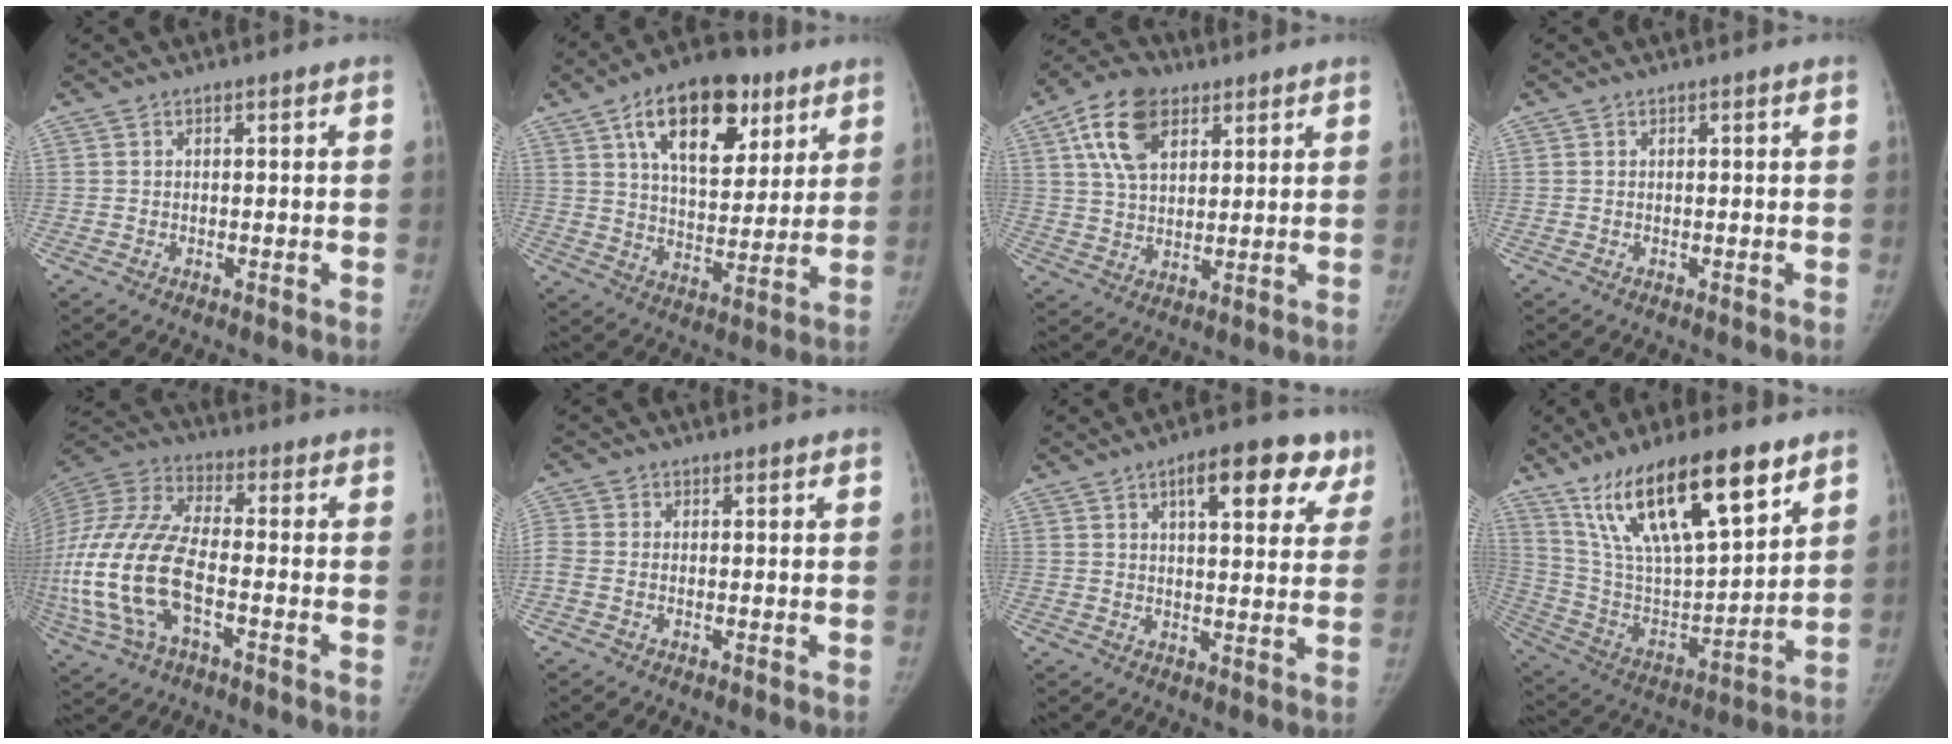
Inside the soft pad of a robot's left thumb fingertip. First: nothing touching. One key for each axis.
{"total": 19.7, "fx": 9.7, "fy": 10.6, "fz": 13.5, "tx": -0.167, "ty": -0.022, "tz": 0.157}
{"total": 12.0, "fx": 5.3, "fy": 7.3, "fz": 7.9, "tx": -0.126, "ty": -0.006, "tz": 0.094}
{"total": 0.0}
{"total": 21.0, "fx": -5.5, "fy": 9.8, "fz": 17.8, "tx": -0.419, "ty": 0.018, "tz": -0.101}
{"total": 2.5, "fx": -0.5, "fy": 1.6, "fz": 1.9, "tx": -0.057, "ty": 0.000, "tz": -0.017}
{"total": 12.7, "fx": 6.7, "fy": 5.3, "fz": 9.4, "tx": -0.079, "ty": -0.013, "tz": 0.084}
{"total": 24.3, "fx": 14.9, "fy": 7.7, "fz": 17.6, "tx": -0.288, "ty": -0.040, "tz": 0.275}